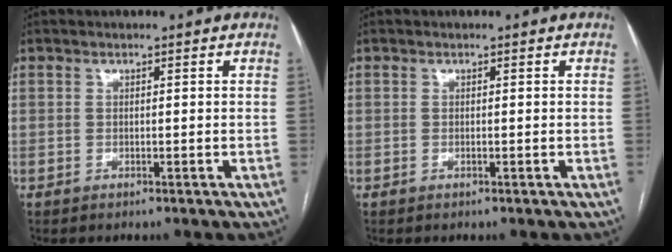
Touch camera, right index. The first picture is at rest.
{"total": 0.0}